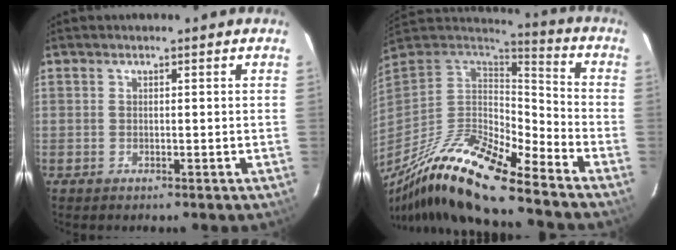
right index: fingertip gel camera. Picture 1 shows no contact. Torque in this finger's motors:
{"motor_torque": [1.21, -0.93, 0.42, 0.13]}